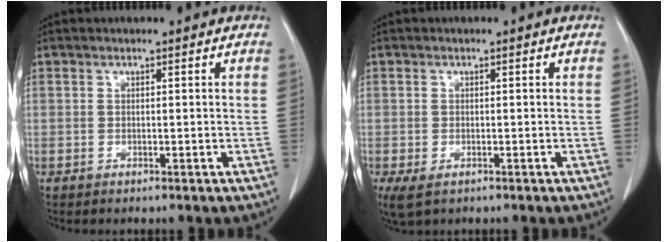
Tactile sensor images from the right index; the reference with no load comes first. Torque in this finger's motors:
{"motor_torque": [0.21, -0.42, 0.09, 0.03]}